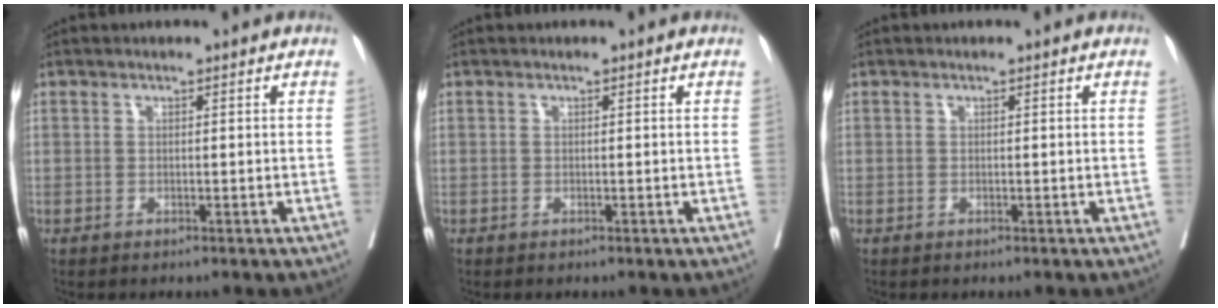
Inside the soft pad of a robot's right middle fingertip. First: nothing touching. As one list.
[{"total": 0.0}, {"total": 0.0}]